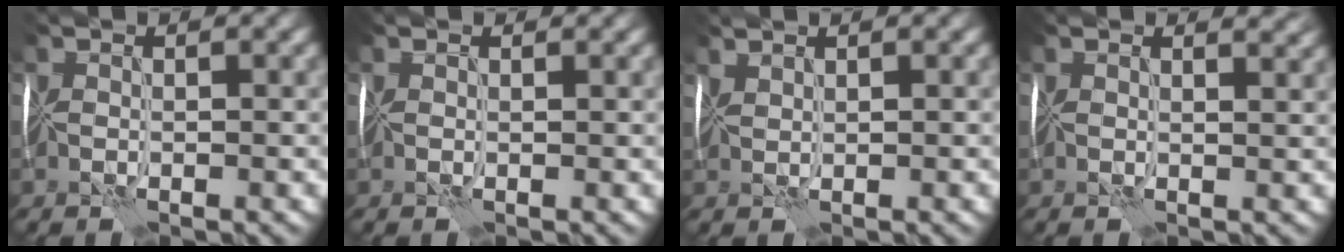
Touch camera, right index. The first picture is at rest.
{"total": 0.8, "force": [0.7, 0.3, 0.0], "torque": [0.006, 0.007, 0.004]}
{"total": 1.7, "force": [1.6, 0.4, 0.4], "torque": [-0.005, 0.019, 0.017]}
{"total": 3.8, "force": [2.8, 1.8, 1.9], "torque": [-0.011, 0.026, 0.016]}